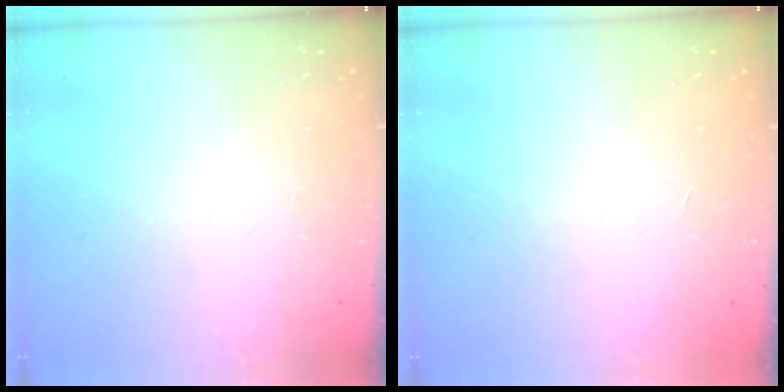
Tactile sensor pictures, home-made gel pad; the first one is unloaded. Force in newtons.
{"total": 1.7, "press": 1.7, "slide": 0.1}